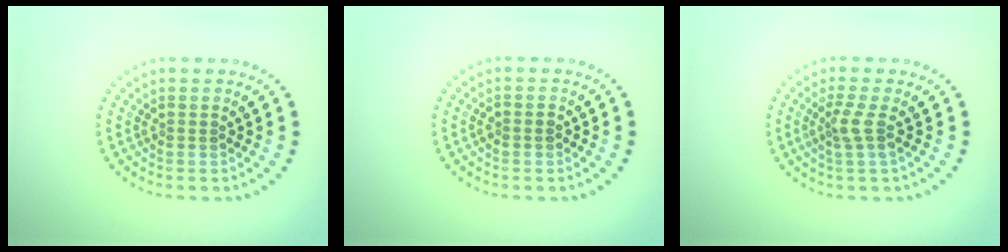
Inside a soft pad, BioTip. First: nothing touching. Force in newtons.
{"total": 1.0, "press": 0.9, "slide": 0.3}
{"total": 2.0, "press": 1.4, "slide": 1.4}